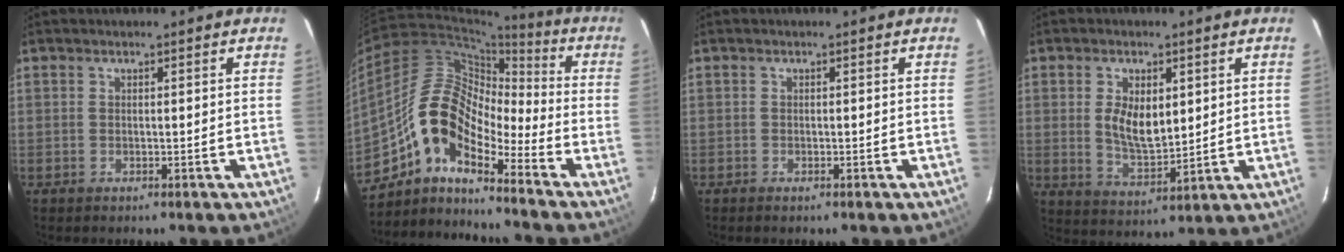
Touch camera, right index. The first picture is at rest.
{"total": 12.4, "force": [-7.9, 4.9, 8.3], "torque": [-0.137, 0.019, -0.168]}
{"total": 0.5, "force": [-0.5, 0.2, 0.2], "torque": [-0.006, -0.001, -0.008]}
{"total": 7.9, "force": [1.6, 4.0, 6.6], "torque": [-0.126, -0.003, 0.037]}